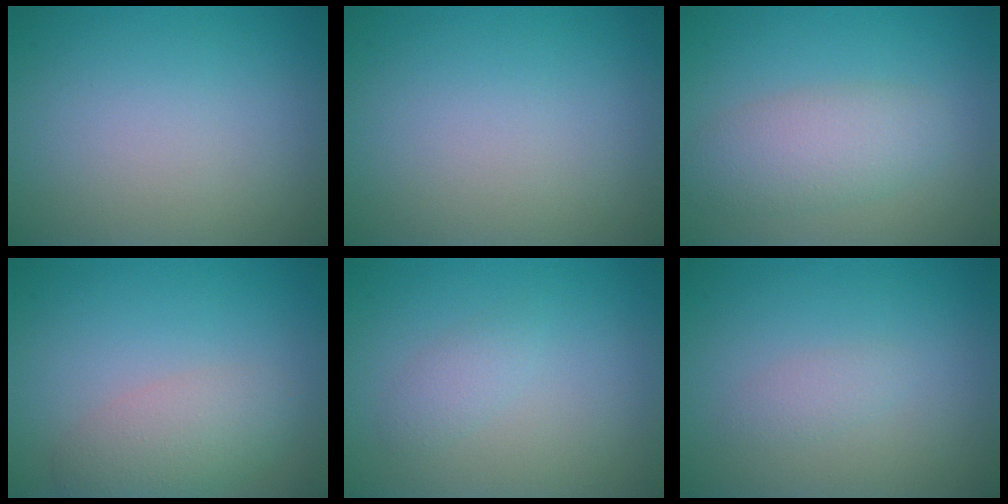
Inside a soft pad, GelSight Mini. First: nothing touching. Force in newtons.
{"total": 0.0}
{"total": 3.9, "press": 3.9, "slide": 0.1}
{"total": 3.4, "press": 3.4, "slide": 0.3}
{"total": 1.3, "press": 1.3, "slide": 0.1}
{"total": 1.1, "press": 1.1, "slide": 0.0}